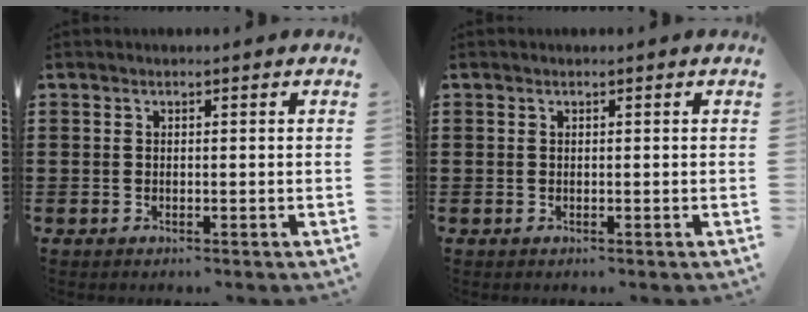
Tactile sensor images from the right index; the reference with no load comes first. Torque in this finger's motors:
{"motor_torque": [-0.18, 0.18, 0.02, -0.01]}